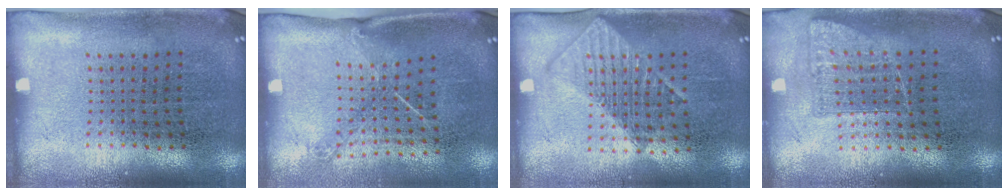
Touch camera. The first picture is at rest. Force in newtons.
{"total": 1.4, "press": 1.0, "slide": 1.0}
{"total": 1.4, "press": 1.3, "slide": 0.5}
{"total": 0.8, "press": 0.8, "slide": 0.2}